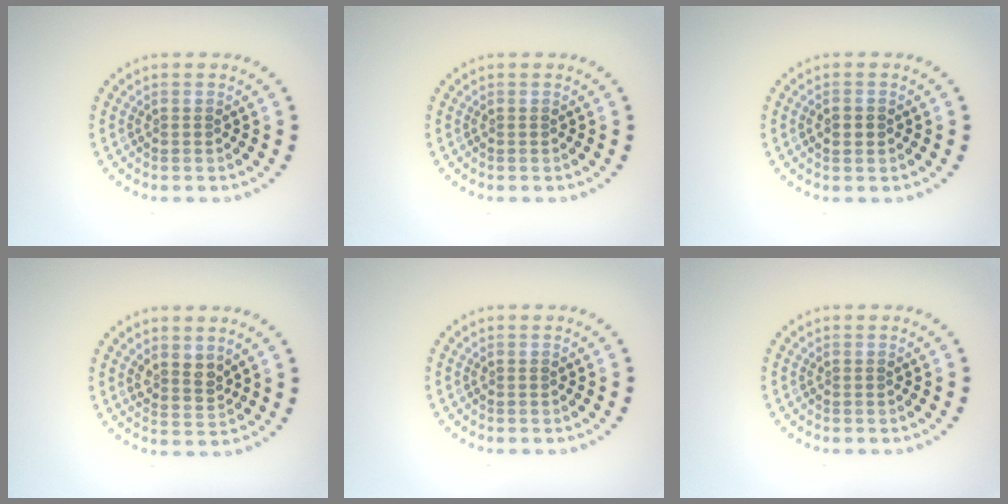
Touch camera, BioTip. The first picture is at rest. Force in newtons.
{"total": 0.0}
{"total": 1.8, "press": 1.8, "slide": 0.1}
{"total": 2.0, "press": 1.7, "slide": 1.2}
{"total": 0.0}
{"total": 0.0}